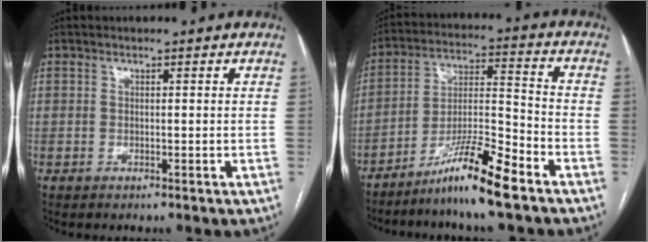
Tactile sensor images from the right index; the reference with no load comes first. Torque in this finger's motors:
{"motor_torque": [0.09, -0.07, 0.17, 0.01]}